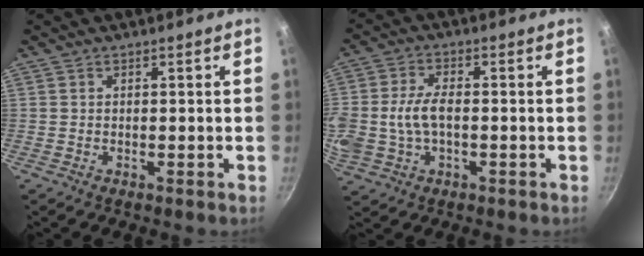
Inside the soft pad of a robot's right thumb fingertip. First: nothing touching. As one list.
[{"total": 9.2, "force": [-0.6, 5.5, 7.3], "torque": [-0.160, 0.016, -0.008]}]